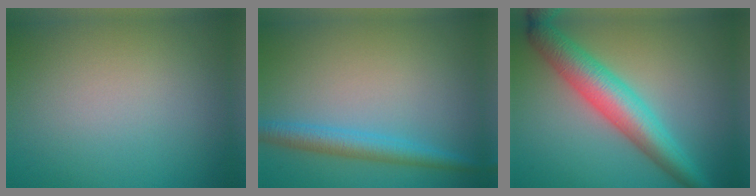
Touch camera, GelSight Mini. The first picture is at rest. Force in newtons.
{"total": 2.9, "press": 2.9, "slide": 0.1}
{"total": 6.1, "press": 6.1, "slide": 0.1}